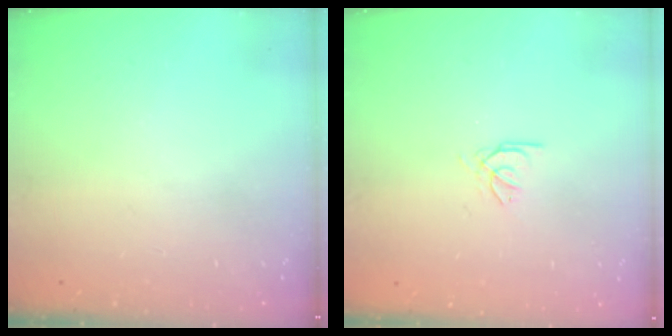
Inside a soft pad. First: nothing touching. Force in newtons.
{"total": 0.9, "press": 0.8, "slide": 0.4}